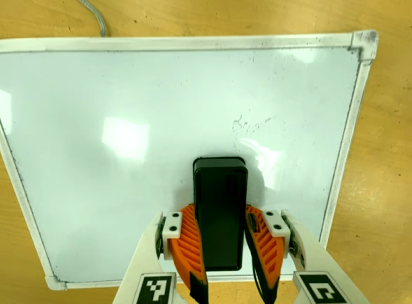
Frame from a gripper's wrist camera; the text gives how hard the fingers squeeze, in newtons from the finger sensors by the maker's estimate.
{"total": 12.3, "left": 12.3, "right": 12.4}